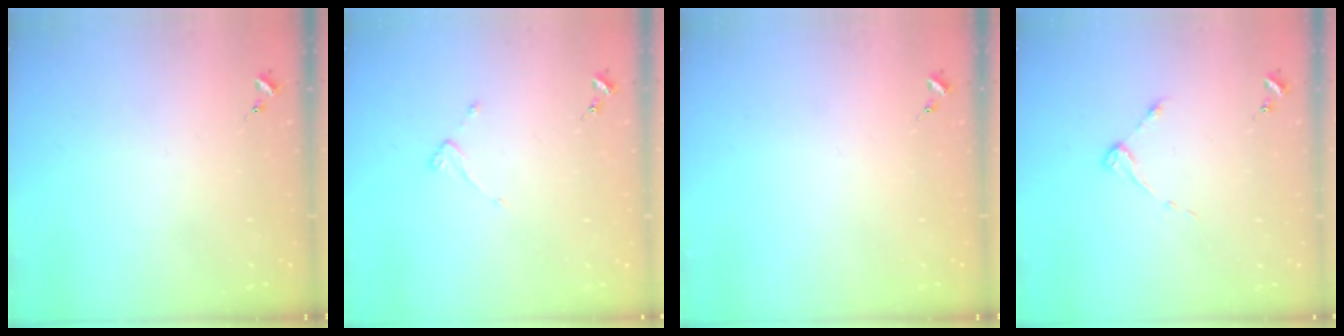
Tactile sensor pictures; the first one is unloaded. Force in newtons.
{"total": 3.4, "press": 3.4, "slide": 0.1}
{"total": 0.0}
{"total": 3.7, "press": 3.7, "slide": 0.5}